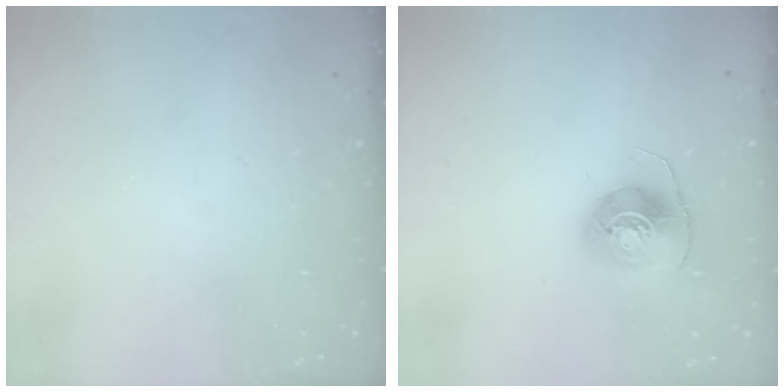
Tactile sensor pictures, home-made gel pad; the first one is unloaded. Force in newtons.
{"total": 8.3, "press": 8.3, "slide": 0.4}